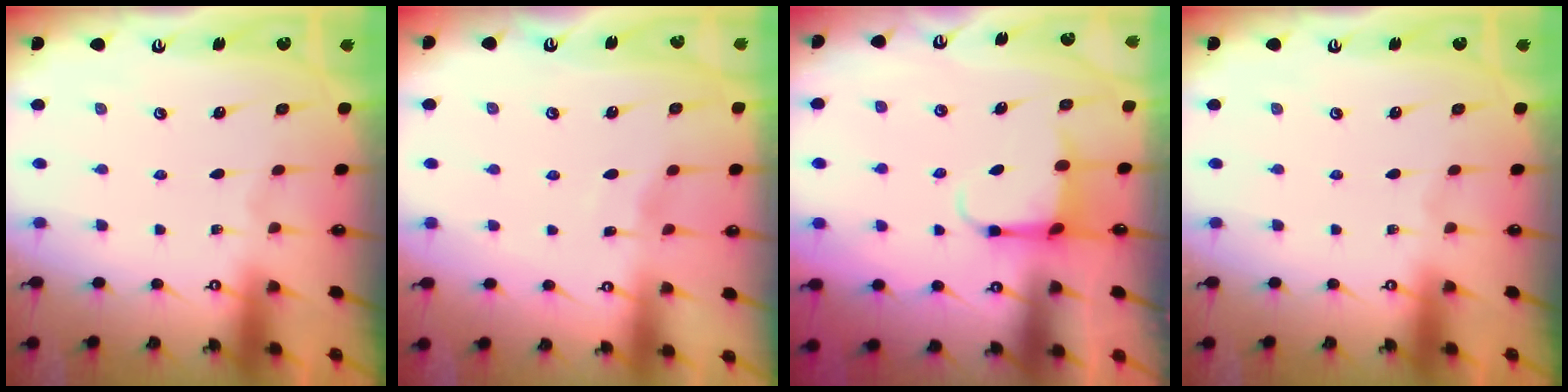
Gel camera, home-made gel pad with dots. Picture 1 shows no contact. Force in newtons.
{"total": 2.8, "press": 2.7, "slide": 0.3}
{"total": 3.9, "press": 3.7, "slide": 1.0}
{"total": 0.0}